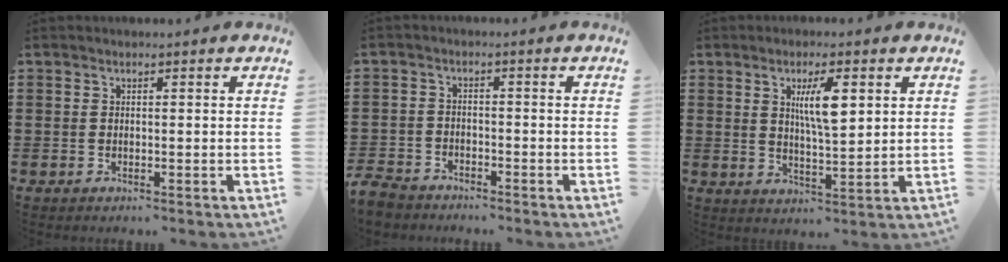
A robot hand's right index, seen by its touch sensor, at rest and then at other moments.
{"total": 3.5, "force": [-3.4, 1.0, 0.3], "torque": [-0.024, -0.001, -0.076]}
{"total": 6.3, "force": [2.1, 1.6, 5.7], "torque": [-0.109, 0.004, 0.031]}